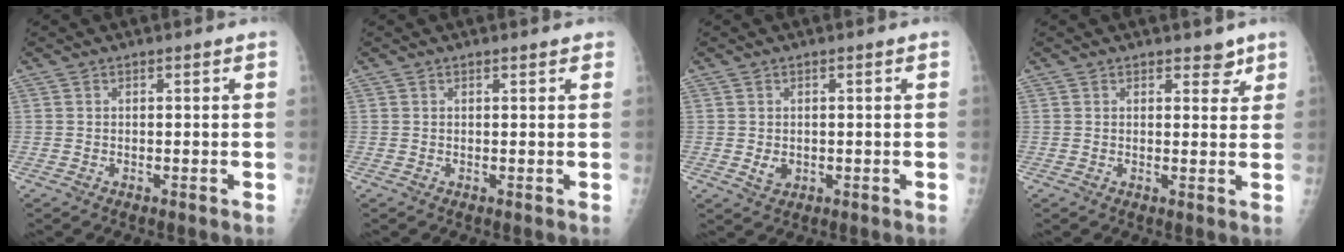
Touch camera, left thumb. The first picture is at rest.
{"total": 1.0, "force": [0.7, 0.3, 0.6], "torque": [-0.008, -0.001, 0.008]}
{"total": 2.2, "force": [-0.1, 1.7, 1.4], "torque": [-0.017, -0.002, 0.004]}
{"total": 3.0, "force": [2.2, 1.6, 1.4], "torque": [0.004, -0.012, 0.027]}